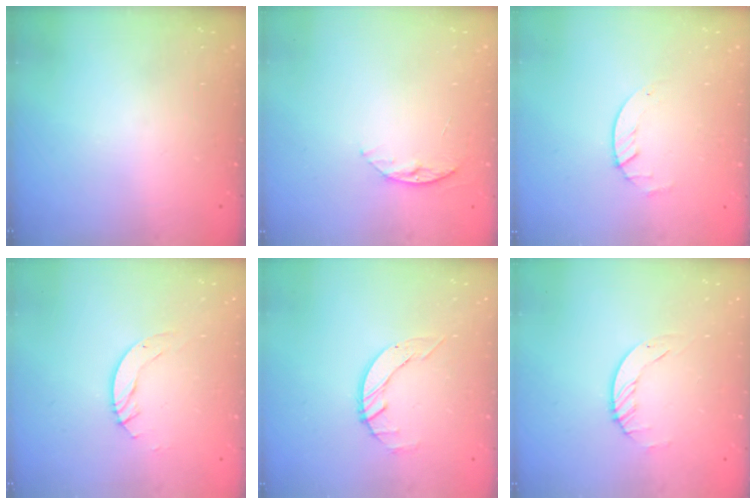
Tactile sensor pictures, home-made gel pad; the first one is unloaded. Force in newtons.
{"total": 6.4, "press": 6.3, "slide": 0.7}
{"total": 1.8, "press": 1.8, "slide": 0.2}
{"total": 4.0, "press": 4.0, "slide": 0.3}
{"total": 3.3, "press": 3.3, "slide": 0.4}
{"total": 2.3, "press": 2.3, "slide": 0.3}